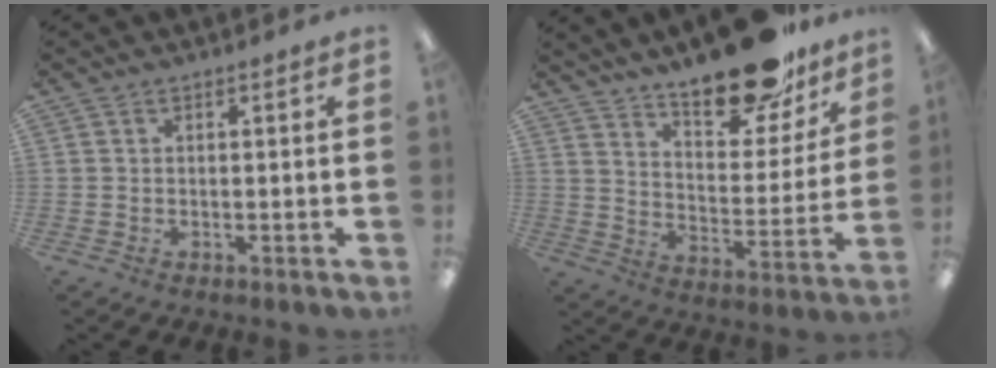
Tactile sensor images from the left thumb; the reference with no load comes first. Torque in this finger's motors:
{"motor_torque": [0.43, 0.28, 1.44, -1.33, 0.13]}